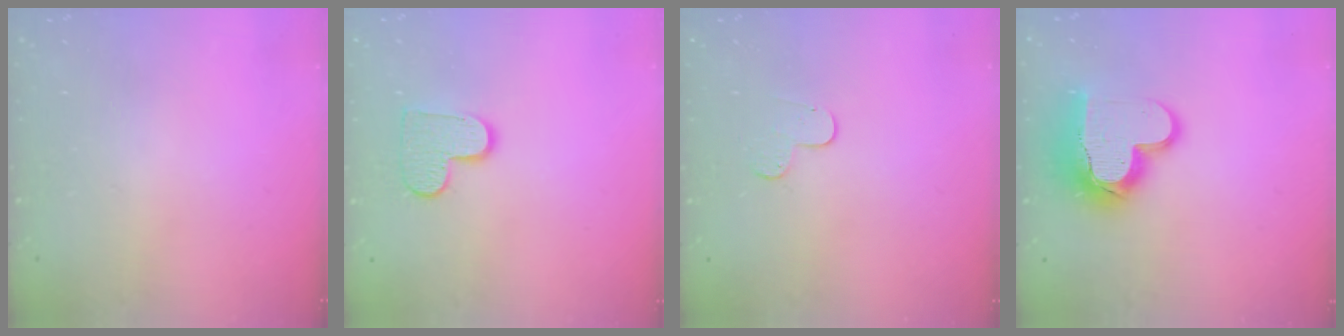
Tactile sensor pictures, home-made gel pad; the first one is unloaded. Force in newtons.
{"total": 8.9, "press": 8.9, "slide": 0.4}
{"total": 5.5, "press": 5.5, "slide": 0.6}
{"total": 15.5, "press": 15.4, "slide": 1.8}